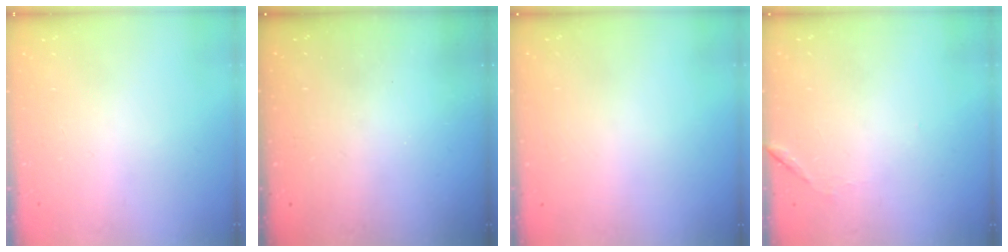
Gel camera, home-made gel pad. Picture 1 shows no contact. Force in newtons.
{"total": 3.2, "press": 3.1, "slide": 0.8}
{"total": 3.0, "press": 3.0, "slide": 0.1}
{"total": 6.7, "press": 6.7, "slide": 0.3}